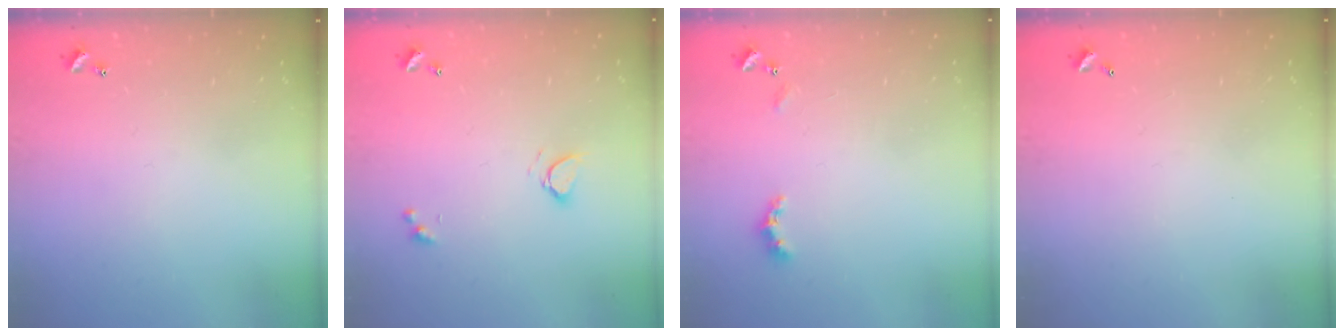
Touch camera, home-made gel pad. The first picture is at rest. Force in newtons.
{"total": 2.6, "press": 2.6, "slide": 0.4}
{"total": 3.3, "press": 3.2, "slide": 0.6}
{"total": 2.9, "press": 2.9, "slide": 0.1}